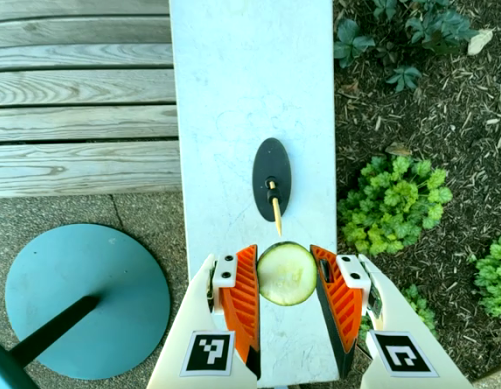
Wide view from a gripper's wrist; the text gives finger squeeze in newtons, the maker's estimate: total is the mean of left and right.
{"total": 13.2, "left": 13.8, "right": 12.5}